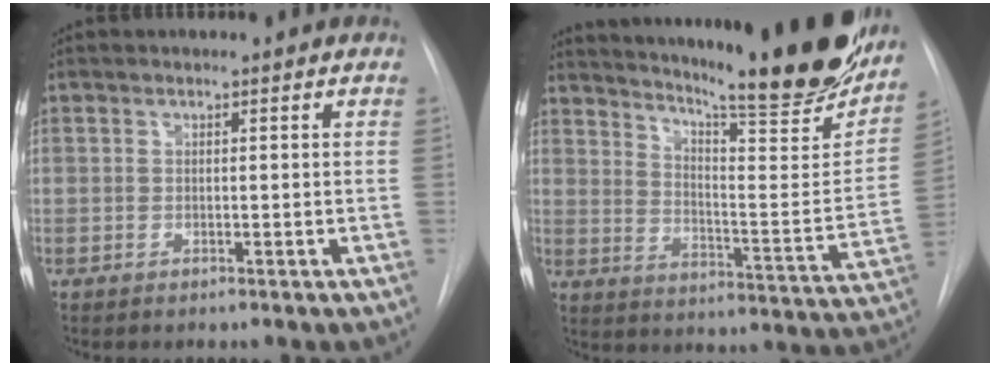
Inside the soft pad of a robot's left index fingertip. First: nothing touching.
{"total": 28.8, "force": [24.0, 2.9, 15.7], "torque": [-0.246, -0.086, 0.315]}